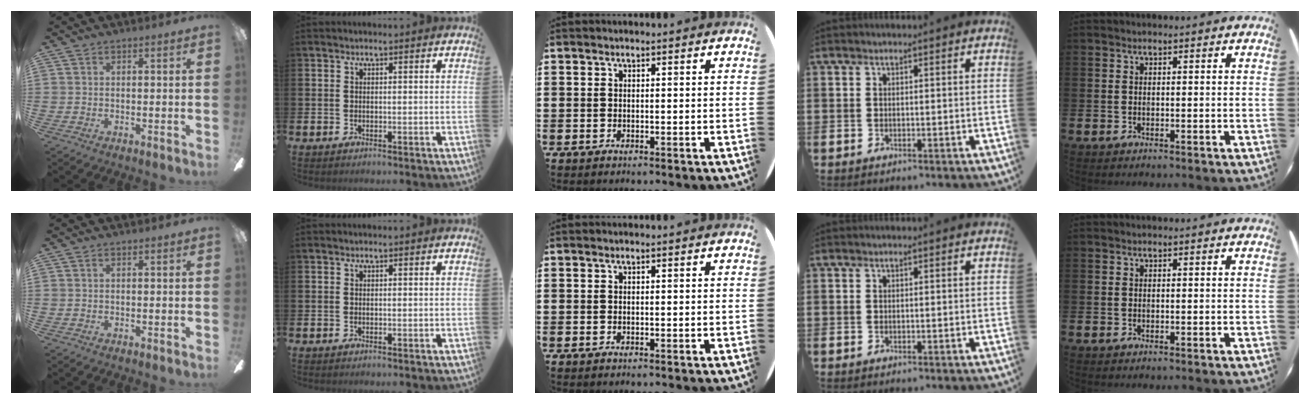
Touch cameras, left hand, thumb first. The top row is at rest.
{}